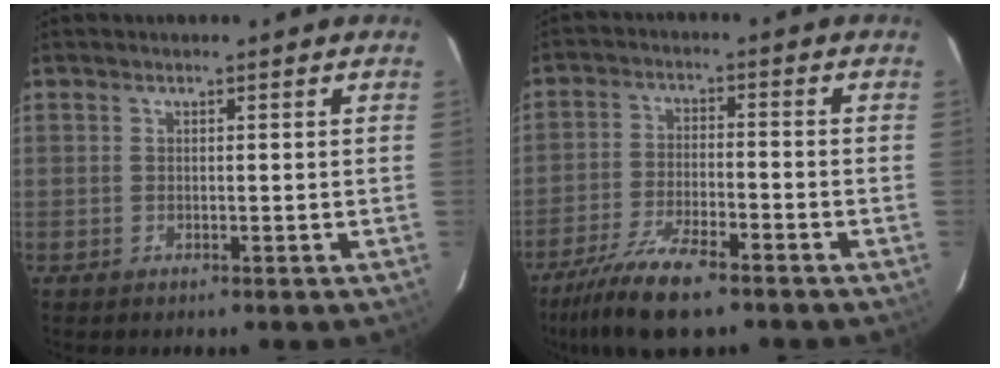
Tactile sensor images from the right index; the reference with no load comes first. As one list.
[{"total": 10.0, "force": [-7.6, 1.4, 6.3], "torque": [-0.118, -0.025, -0.134]}]